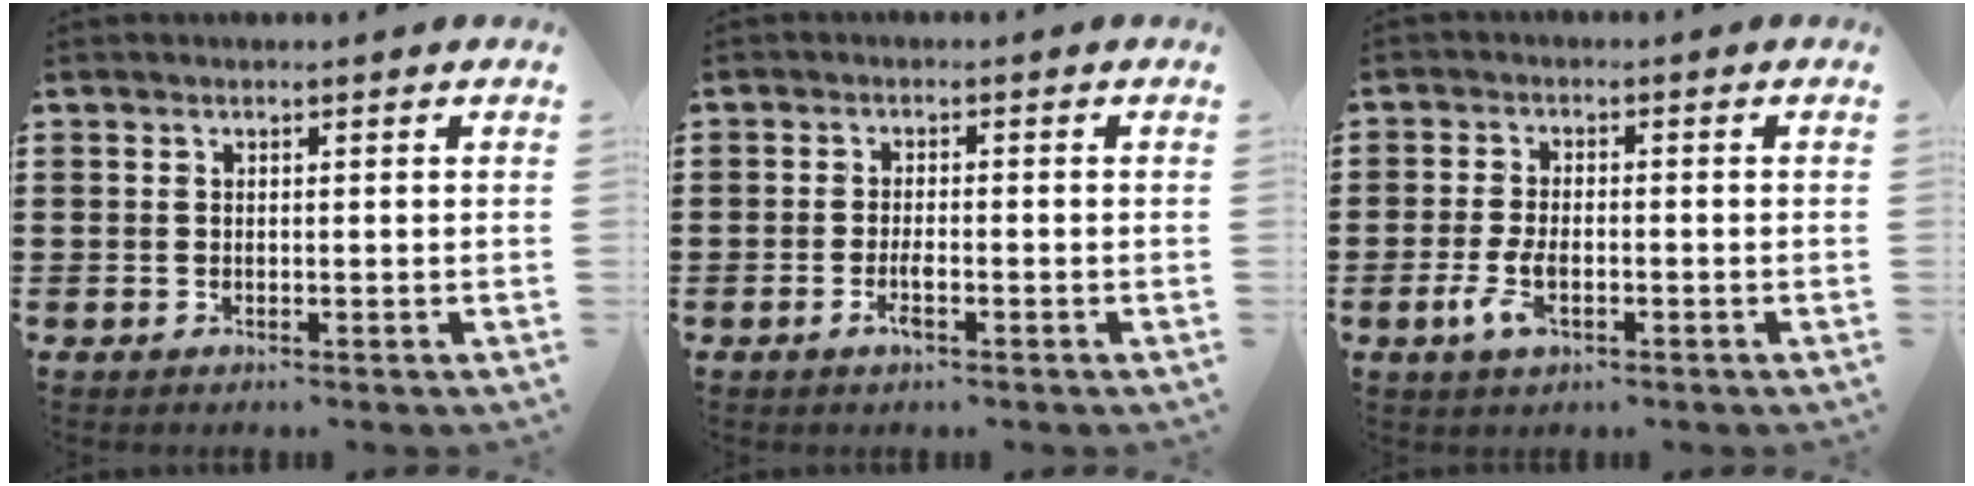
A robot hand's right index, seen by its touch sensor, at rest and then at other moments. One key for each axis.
{"total": 2.6, "fx": -1.1, "fy": 0.6, "fz": 2.3, "tx": -0.048, "ty": -0.001, "tz": -0.023}
{"total": 4.6, "fx": -1.5, "fy": 2.1, "fz": 3.8, "tx": -0.093, "ty": -0.007, "tz": -0.033}